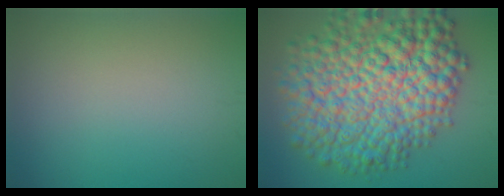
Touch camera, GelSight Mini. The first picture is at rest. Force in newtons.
{"total": 13.9, "press": 13.9, "slide": 0.3}